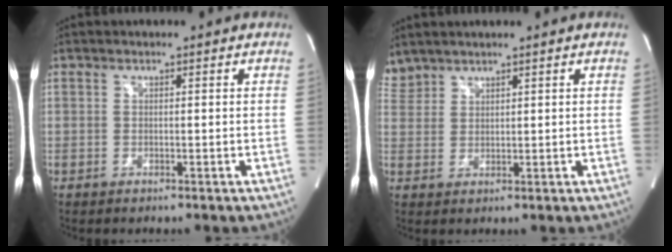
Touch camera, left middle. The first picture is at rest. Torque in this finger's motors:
{"motor_torque": [-0.19, -0.05, -0.11, -0.02]}